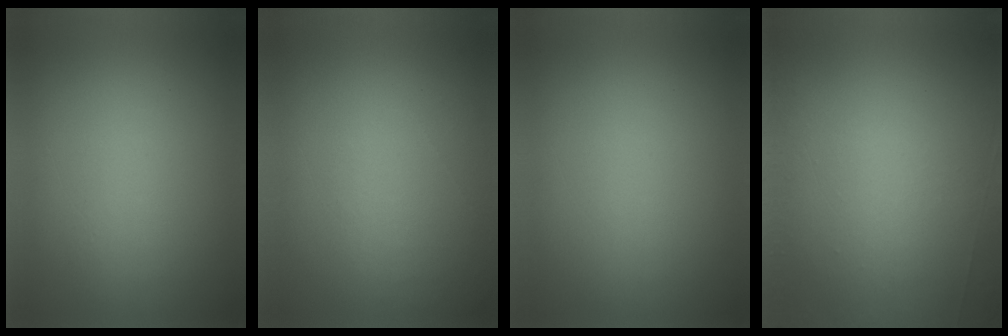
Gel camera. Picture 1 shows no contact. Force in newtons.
{"total": 1.0}
{"total": 0.0}
{"total": 6.9}